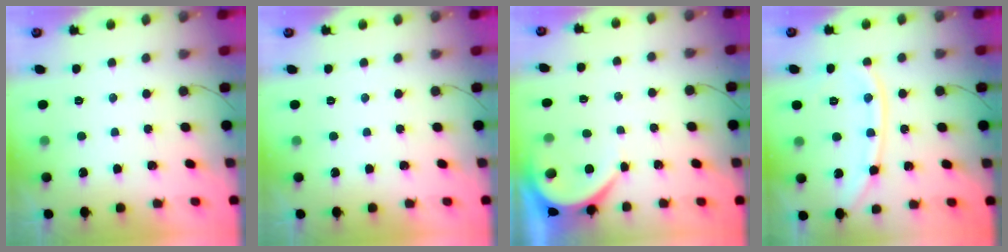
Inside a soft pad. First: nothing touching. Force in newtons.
{"total": 0.0}
{"total": 3.9, "press": 3.9, "slide": 0.6}
{"total": 10.2, "press": 10.2, "slide": 0.9}